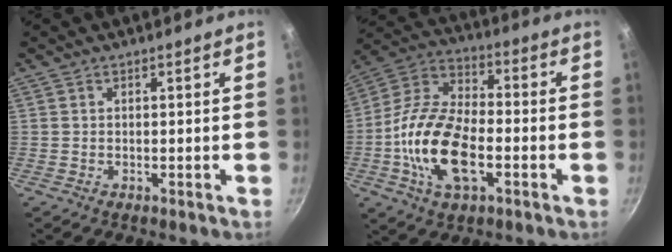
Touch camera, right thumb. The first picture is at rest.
{"total": 18.3, "force": [-4.5, 9.4, 15.0], "torque": [-0.277, 0.031, -0.098]}